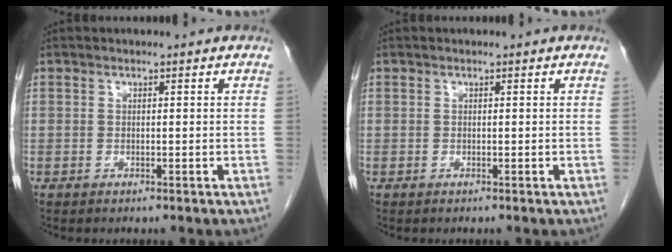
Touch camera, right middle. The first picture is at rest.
{"total": 0.0}